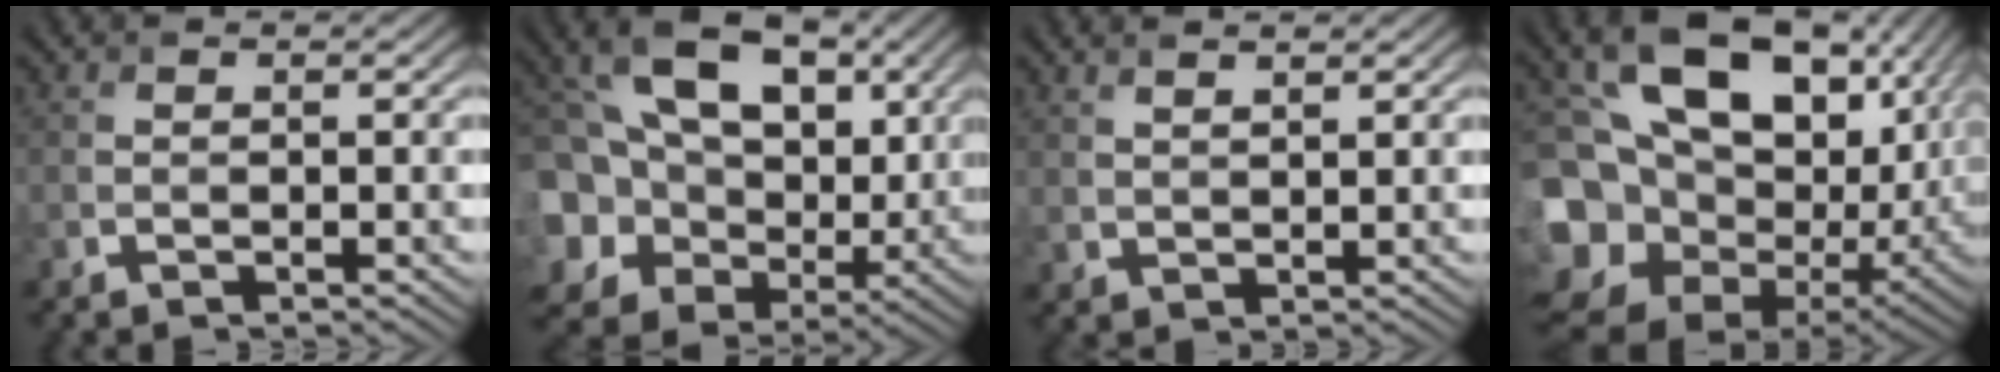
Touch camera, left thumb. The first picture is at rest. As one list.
[{"total": 18.5, "force": [3.4, 14.3, 11.2], "torque": [-0.284, 0.000, 0.079]}, {"total": 2.2, "force": [2.1, 0.1, 0.7], "torque": [-0.021, 0.000, 0.051]}, {"total": 20.0, "force": [-0.6, 14.9, 13.3], "torque": [-0.276, -0.023, 0.019]}]